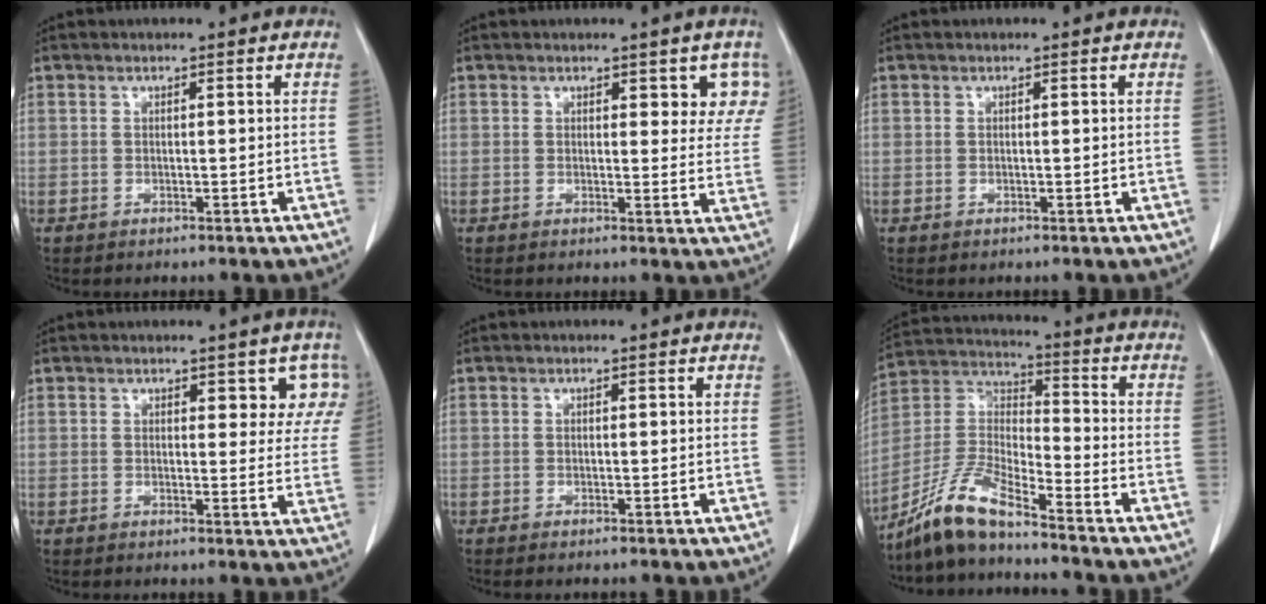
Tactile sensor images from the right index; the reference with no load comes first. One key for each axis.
{"total": 5.8, "fx": 3.3, "fy": 2.6, "fz": 4.0, "tx": -0.025, "ty": -0.005, "tz": 0.026}
{"total": 0.0}
{"total": 5.3, "fx": 3.1, "fy": 2.9, "fz": 3.3, "tx": -0.010, "ty": -0.002, "tz": 0.023}
{"total": 1.0, "fx": -0.8, "fy": 0.0, "fz": 0.6, "tx": -0.010, "ty": -0.002, "tz": -0.012}
{"total": 10.4, "fx": -8.9, "fy": 0.9, "fz": 5.3, "tx": -0.122, "ty": 0.001, "tz": -0.178}